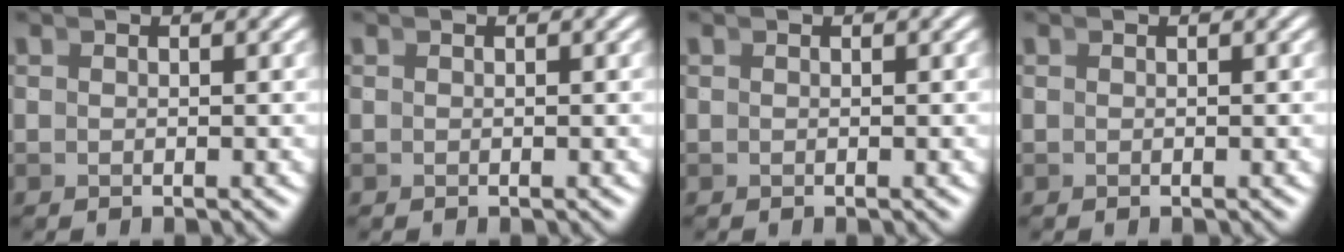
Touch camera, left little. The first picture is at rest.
{"total": 0.0}
{"total": 0.0}
{"total": 0.0}